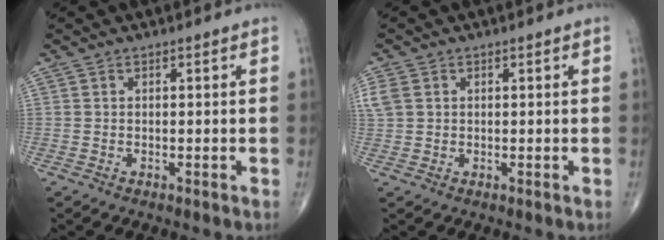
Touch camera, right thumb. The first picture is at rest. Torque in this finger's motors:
{"motor_torque": [-0.04, 0.05, 0.36, 0.25, -0.02]}